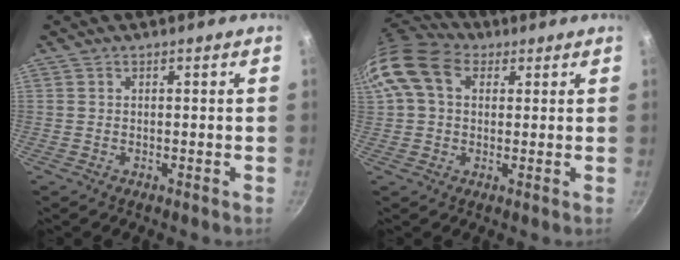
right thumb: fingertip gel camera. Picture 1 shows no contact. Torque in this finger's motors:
{"motor_torque": [0.76, 1.94, 0.73, -0.58, 0.16]}